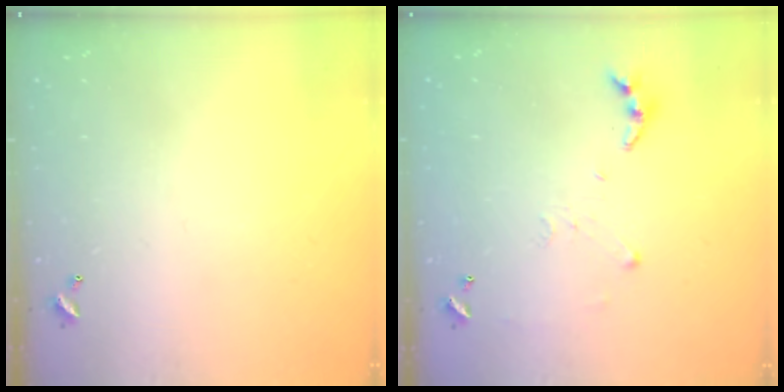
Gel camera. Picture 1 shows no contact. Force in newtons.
{"total": 5.8, "press": 5.8, "slide": 0.6}